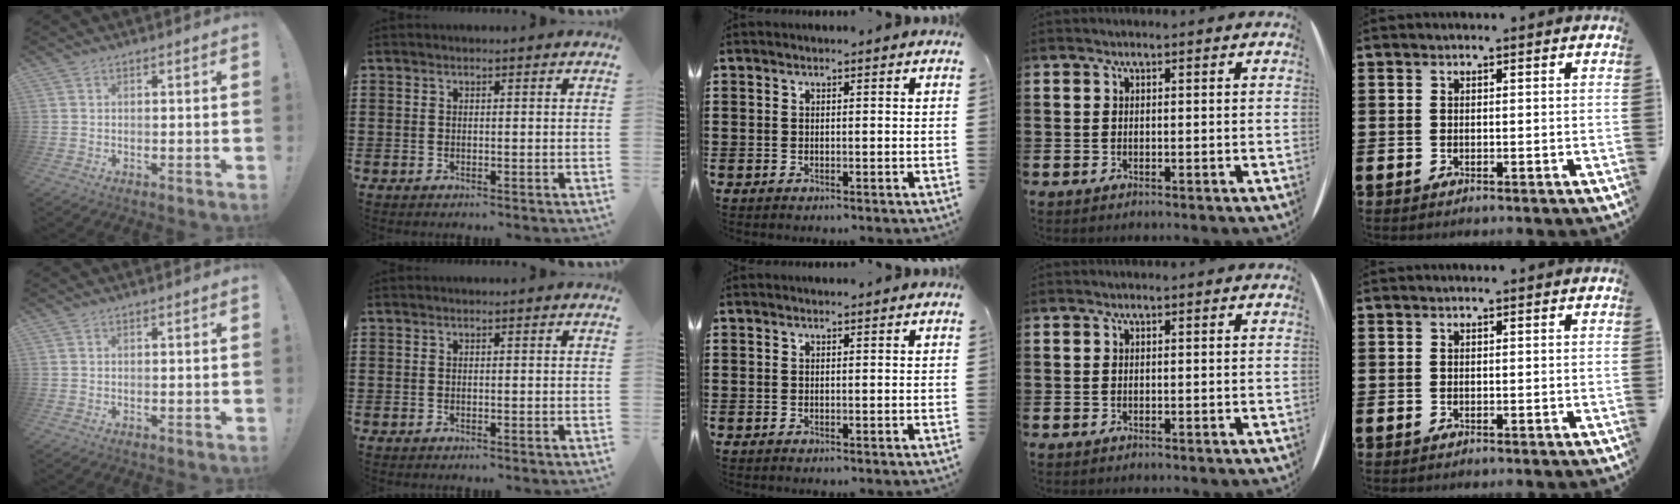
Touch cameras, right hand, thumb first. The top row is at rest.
{}